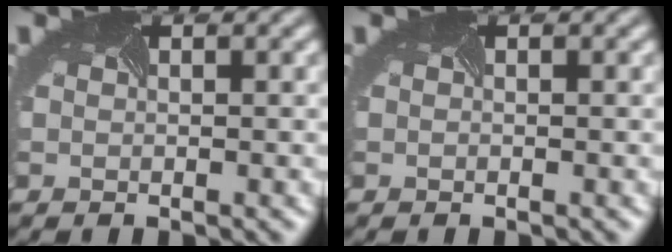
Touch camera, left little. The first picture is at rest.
{"total": 0.0}